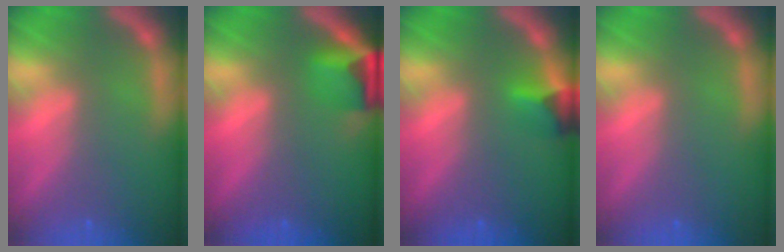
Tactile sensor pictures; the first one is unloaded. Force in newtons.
{"total": 3.9}
{"total": 2.4}
{"total": 0.0}